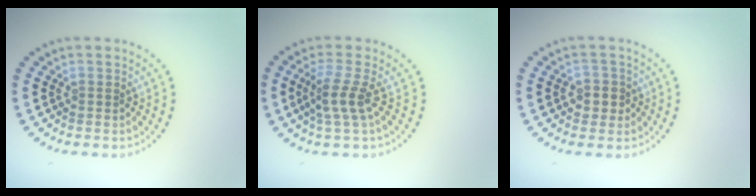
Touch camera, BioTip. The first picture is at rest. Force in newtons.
{"total": 2.5, "press": 2.0, "slide": 1.5}
{"total": 2.0, "press": 1.8, "slide": 0.9}